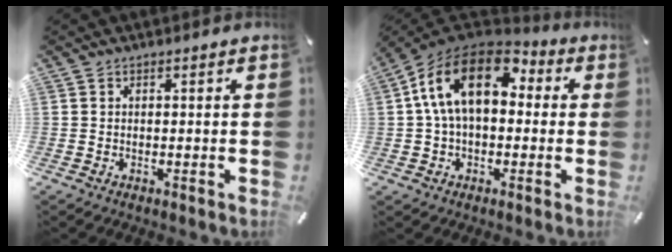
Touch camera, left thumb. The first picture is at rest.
{"total": 16.2, "force": [3.8, 10.0, 12.2], "torque": [-0.238, 0.005, 0.066]}